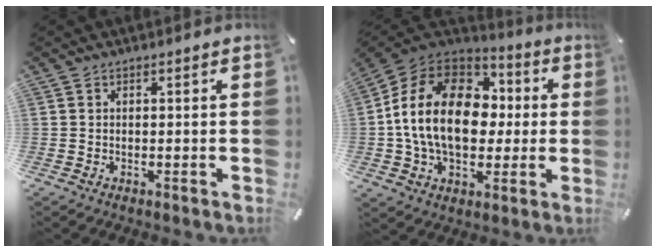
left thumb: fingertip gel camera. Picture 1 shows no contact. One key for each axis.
{"total": 20.0, "fx": 0.1, "fy": 14.7, "fz": 13.6, "tx": -0.285, "ty": 0.020, "tz": 0.003}